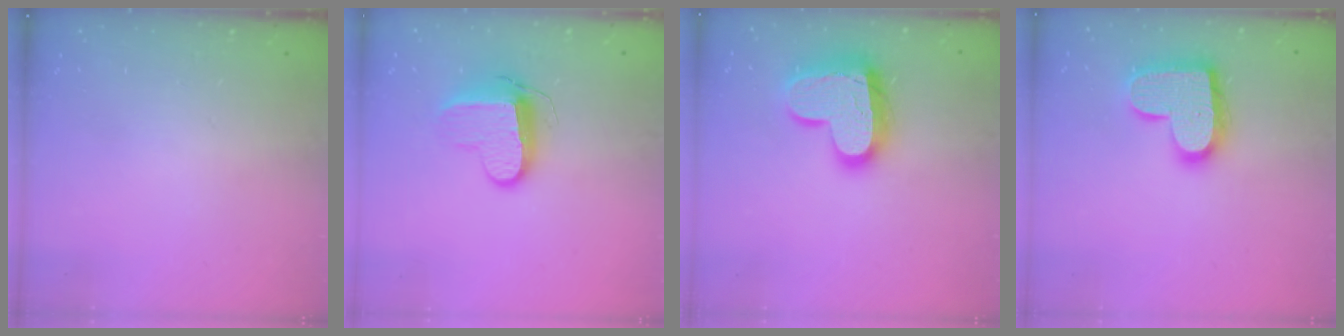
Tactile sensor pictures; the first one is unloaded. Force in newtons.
{"total": 10.4, "press": 10.4, "slide": 0.5}
{"total": 17.7, "press": 17.7, "slide": 1.0}
{"total": 17.0, "press": 17.0, "slide": 1.1}